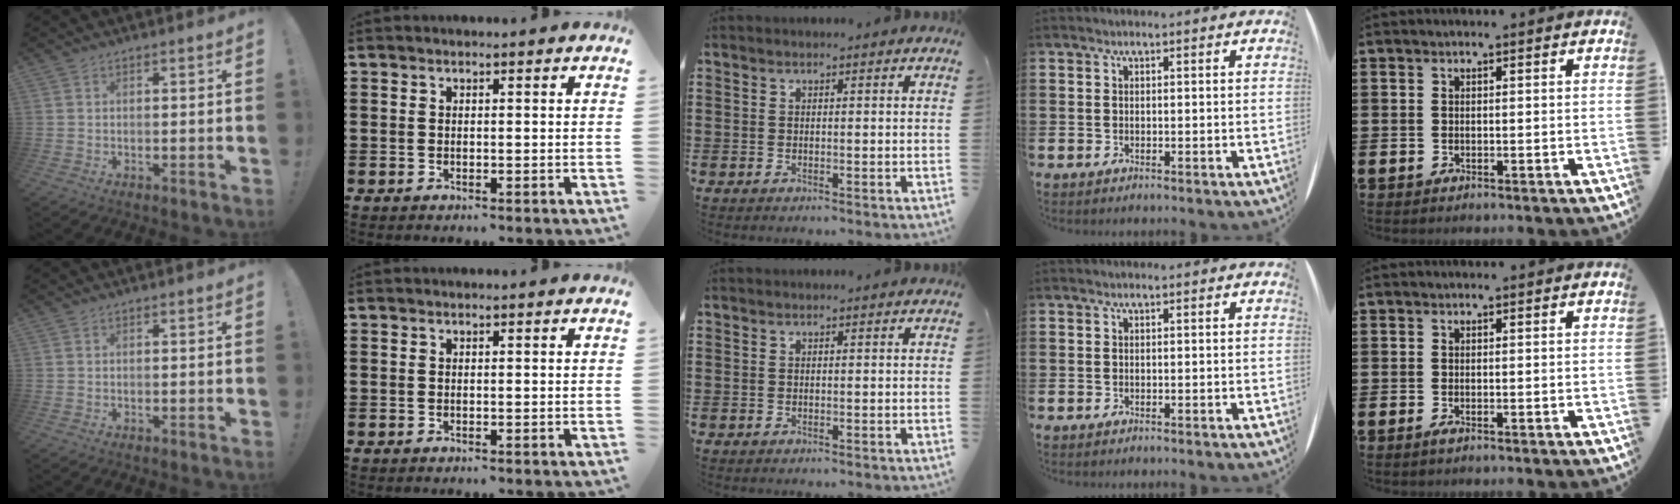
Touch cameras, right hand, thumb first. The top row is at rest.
{"little": {"total": 0.7, "force": [-0.2, 0.1, 0.6], "torque": [-0.011, -0.002, -0.004]}}